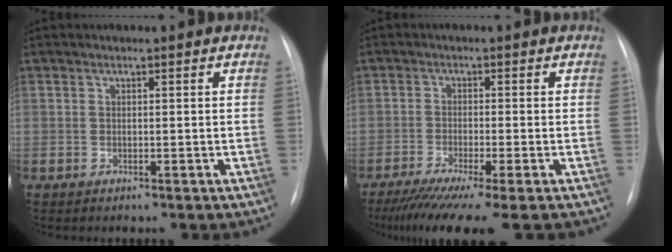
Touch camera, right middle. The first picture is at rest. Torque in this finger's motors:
{"motor_torque": [1.18, -0.96, 0.20, 0.06]}